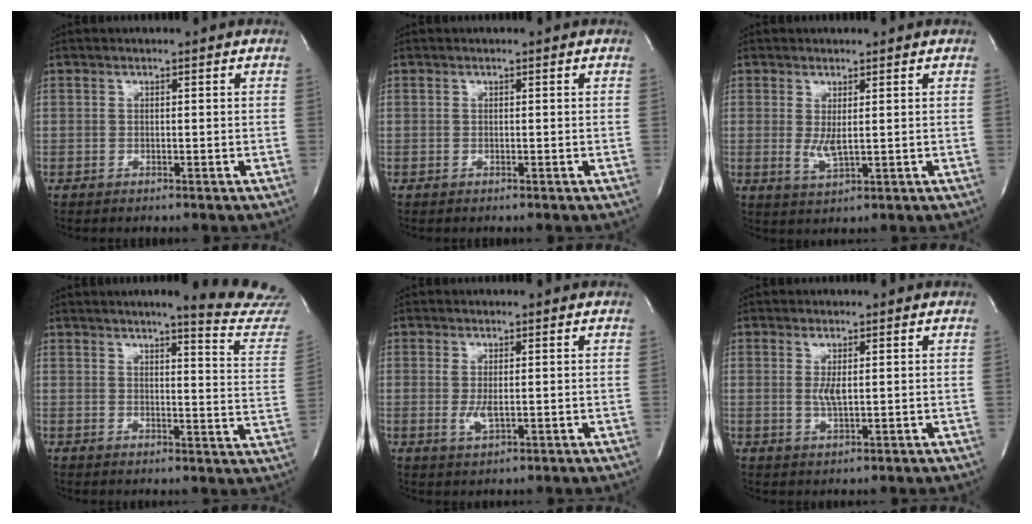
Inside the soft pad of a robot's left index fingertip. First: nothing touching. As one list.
[{"total": 0.0}, {"total": 2.7, "force": [-0.3, 0.7, 2.6], "torque": [-0.054, -0.015, 0.005]}, {"total": 13.8, "force": [13.0, -0.8, 4.5], "torque": [-0.047, -0.114, 0.127]}, {"total": 2.5, "force": [-0.8, 0.7, 2.2], "torque": [-0.047, -0.011, -0.006]}, {"total": 2.4, "force": [-0.2, 0.5, 2.3], "torque": [-0.050, -0.010, 0.002]}]